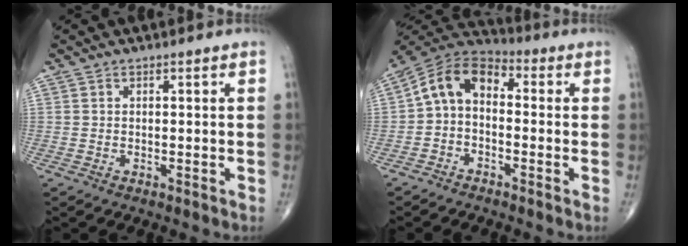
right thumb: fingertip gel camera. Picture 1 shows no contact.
{"total": 9.3, "force": [-0.2, 6.1, 6.9], "torque": [-0.109, 0.035, -0.024]}